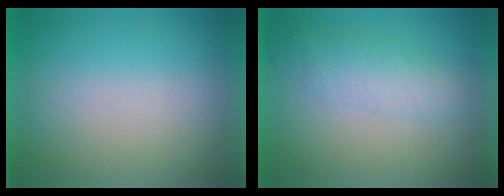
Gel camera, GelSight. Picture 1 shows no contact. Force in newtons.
{"total": 2.2}